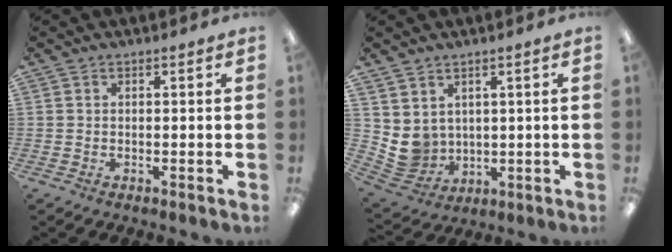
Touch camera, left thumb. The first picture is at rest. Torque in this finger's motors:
{"motor_torque": [0.87, 1.00, 0.72, -0.18, 0.02]}